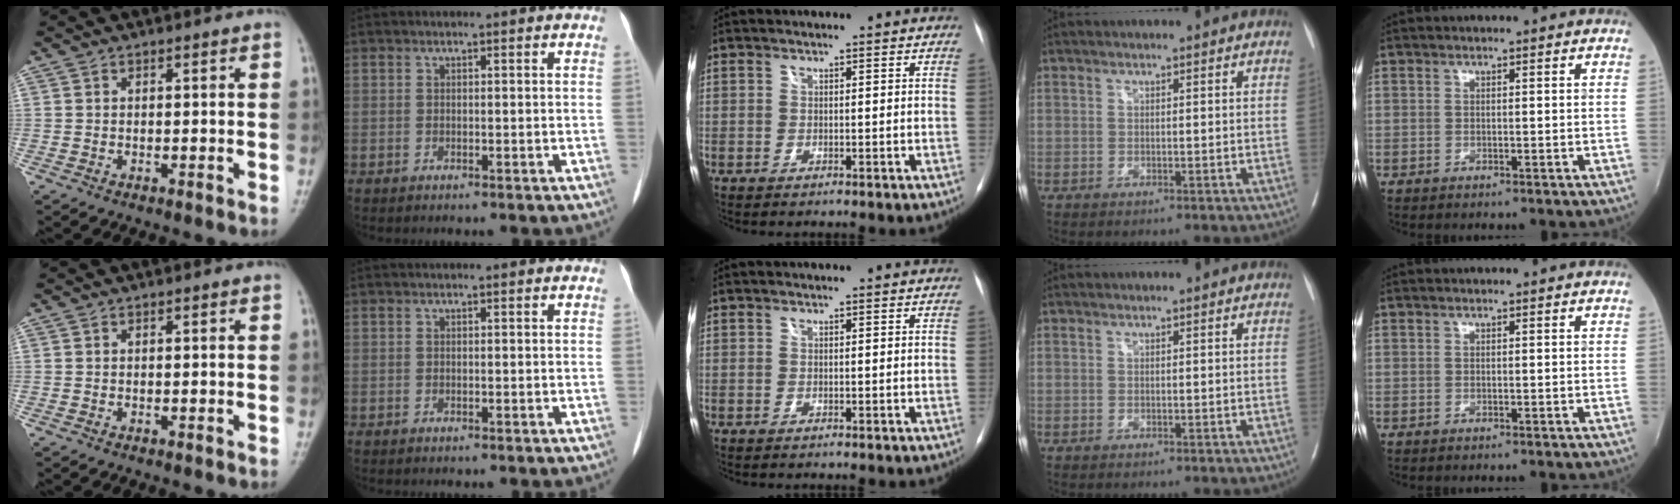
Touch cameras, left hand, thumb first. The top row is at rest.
{}